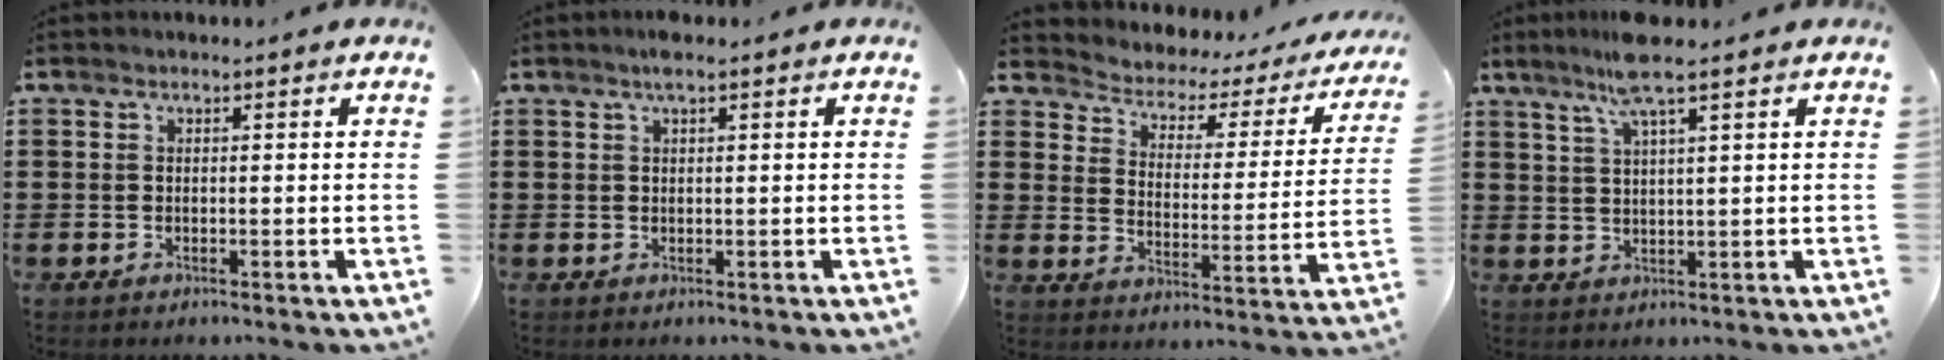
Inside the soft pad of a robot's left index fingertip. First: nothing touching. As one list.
[{"total": 1.8, "force": [1.1, 0.2, 1.4], "torque": [-0.028, 0.003, 0.019]}, {"total": 2.4, "force": [2.1, 1.2, 0.5], "torque": [-0.031, -0.024, 0.023]}, {"total": 6.4, "force": [4.4, 0.2, 4.7], "torque": [-0.103, 0.004, 0.077]}]